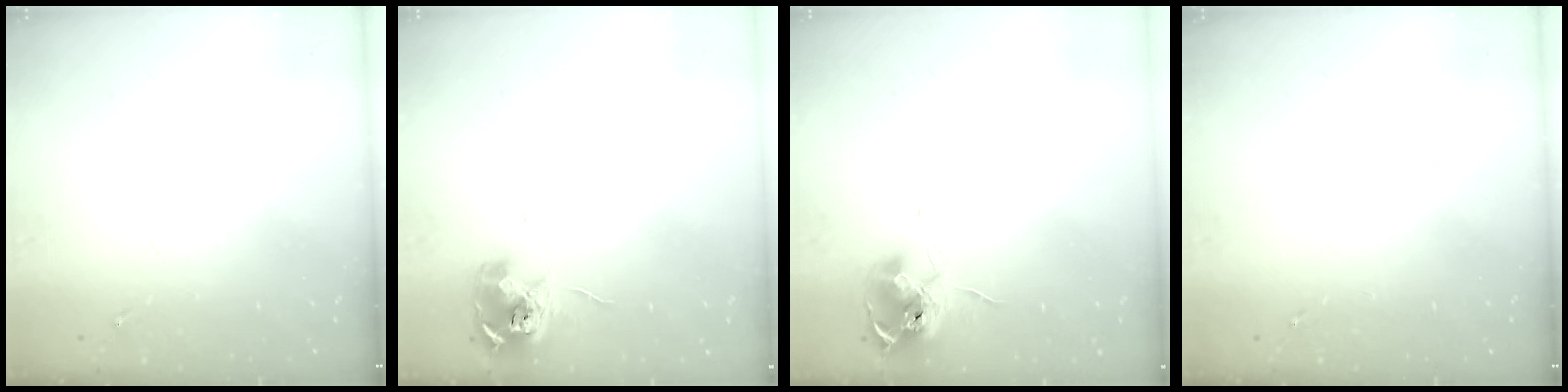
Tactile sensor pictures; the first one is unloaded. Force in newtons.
{"total": 11.7, "press": 11.6, "slide": 1.0}
{"total": 11.9, "press": 11.8, "slide": 1.2}
{"total": 0.0}